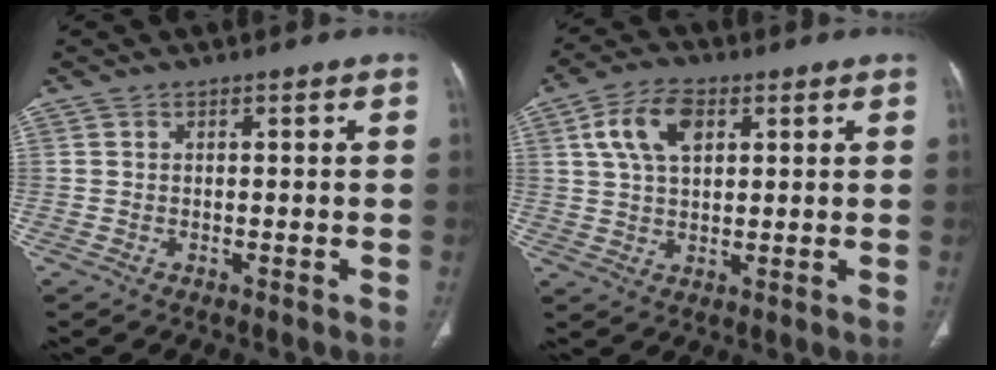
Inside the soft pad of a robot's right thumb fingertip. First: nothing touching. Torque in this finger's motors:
{"motor_torque": [-0.37, 1.30, 0.37, 0.08, 0.08]}